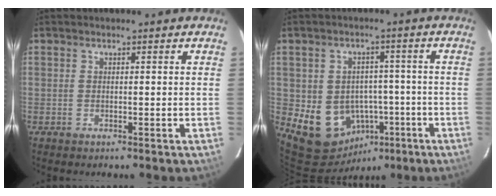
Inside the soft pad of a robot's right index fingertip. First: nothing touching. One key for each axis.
{"total": 11.1, "fx": -3.7, "fy": 9.8, "fz": 3.7, "tx": -0.092, "ty": 0.030, "tz": -0.024}